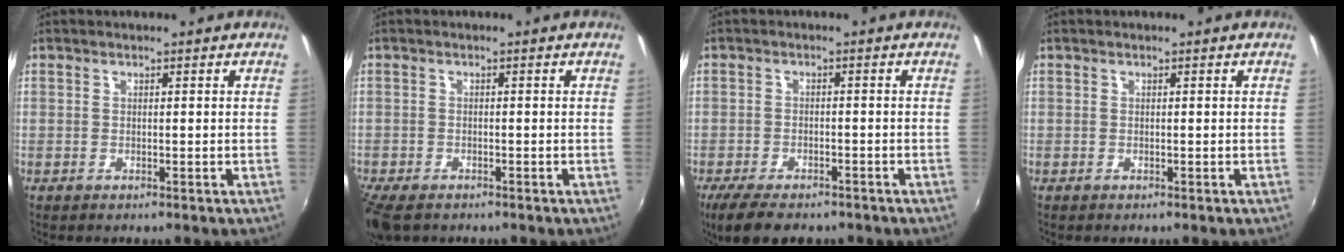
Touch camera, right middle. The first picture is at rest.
{"total": 6.3, "force": [-4.8, 2.6, 3.2], "torque": [-0.085, -0.031, -0.092]}
{"total": 8.5, "force": [-6.6, 3.2, 4.4], "torque": [-0.103, -0.024, -0.114]}
{"total": 0.0}